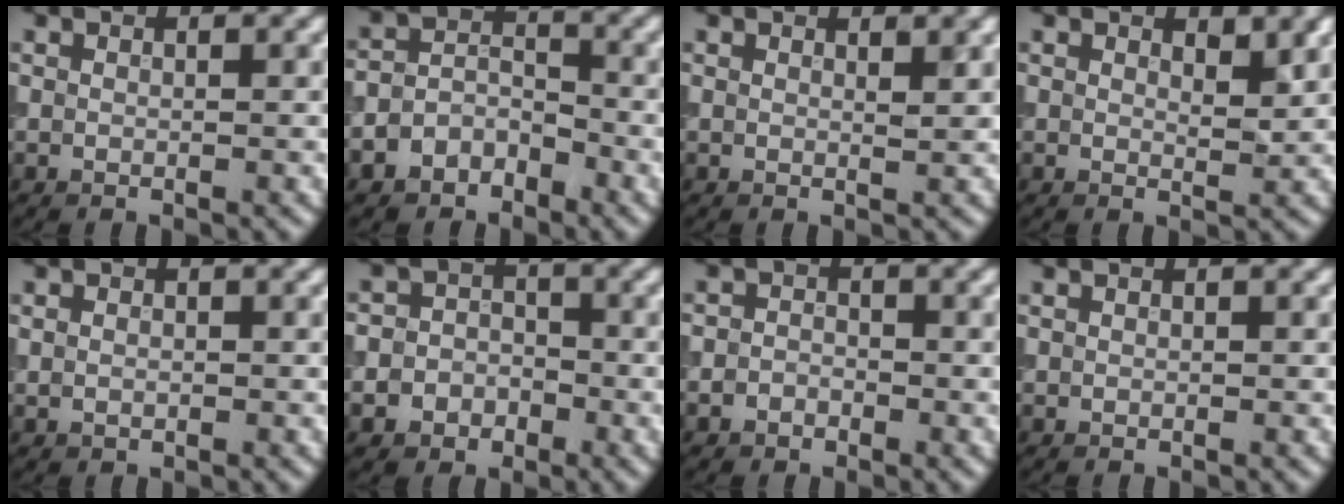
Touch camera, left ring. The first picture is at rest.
{"total": 3.3, "force": [-2.2, 2.3, 0.9], "torque": [-0.012, 0.003, -0.046]}
{"total": 1.3, "force": [0.8, 0.3, 0.9], "torque": [-0.006, 0.002, 0.007]}
{"total": 1.5, "force": [1.1, 0.5, 1.0], "torque": [-0.011, -0.006, 0.019]}
{"total": 0.9, "force": [0.1, 0.8, 0.5], "torque": [-0.009, -0.003, 0.002]}
{"total": 4.3, "force": [-1.8, 3.8, 0.9], "torque": [0.017, 0.001, -0.050]}
{"total": 1.6, "force": [-0.8, 1.3, 0.4], "torque": [0.013, 0.004, -0.022]}
{"total": 0.0}